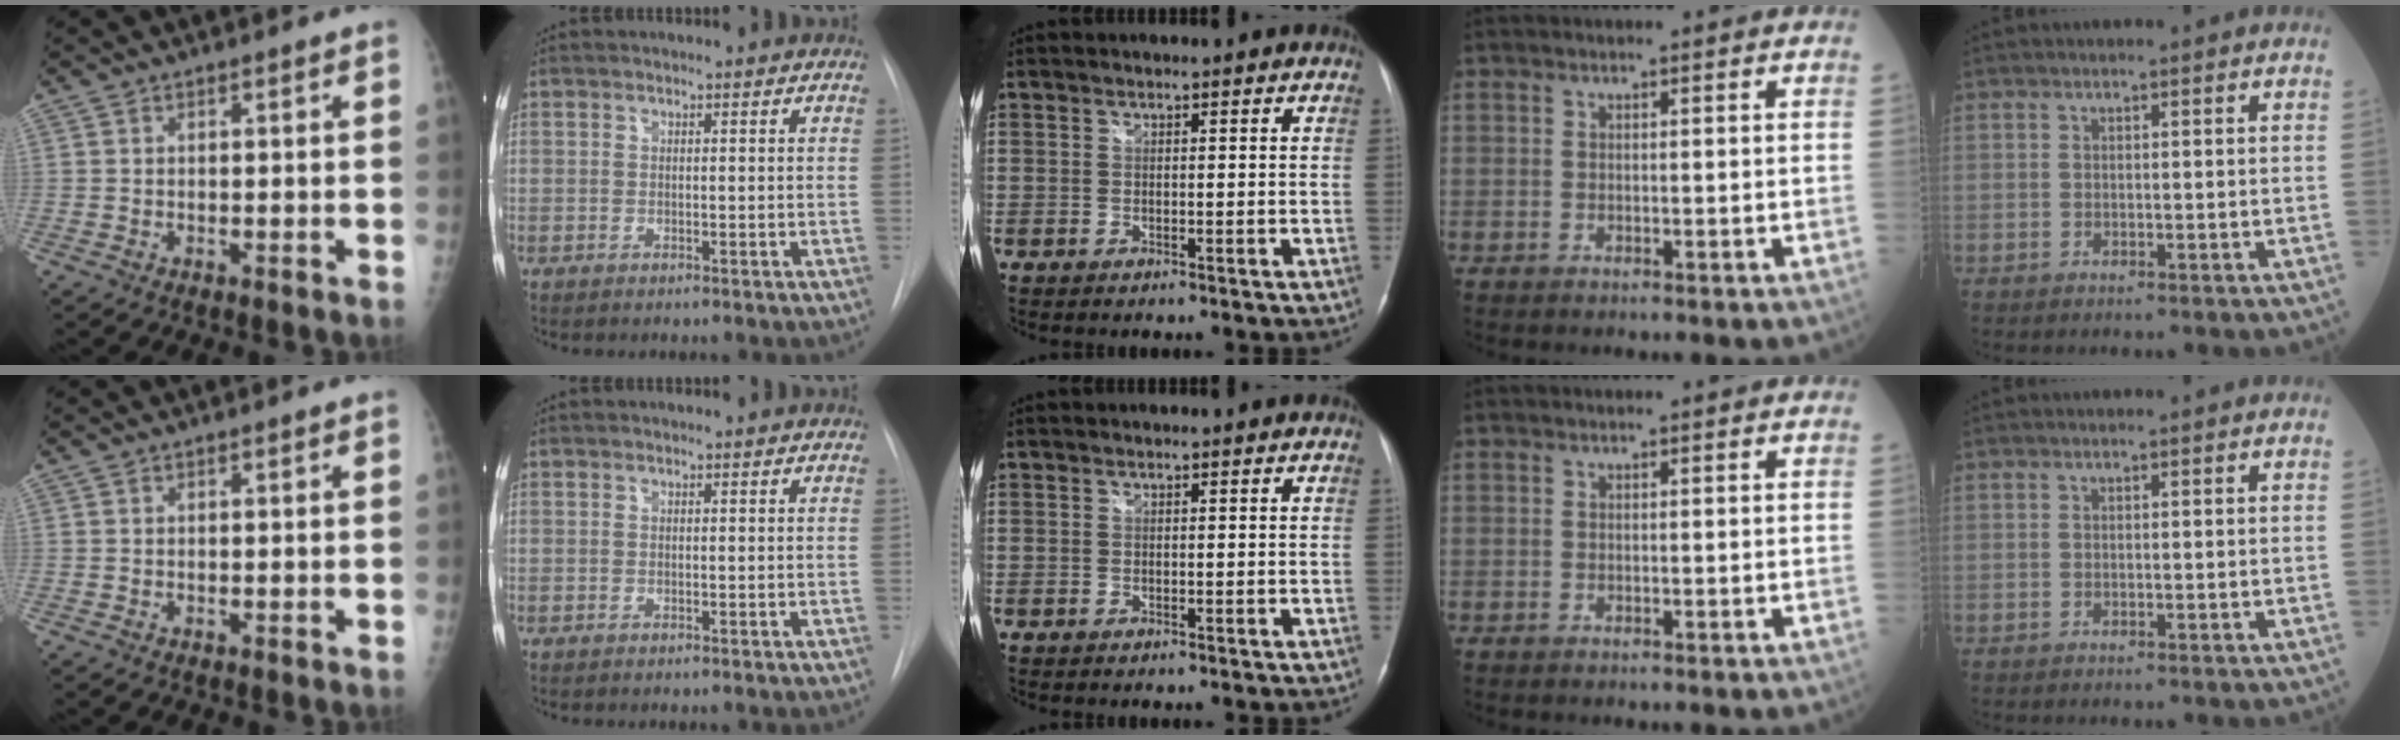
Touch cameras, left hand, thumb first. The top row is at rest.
{}